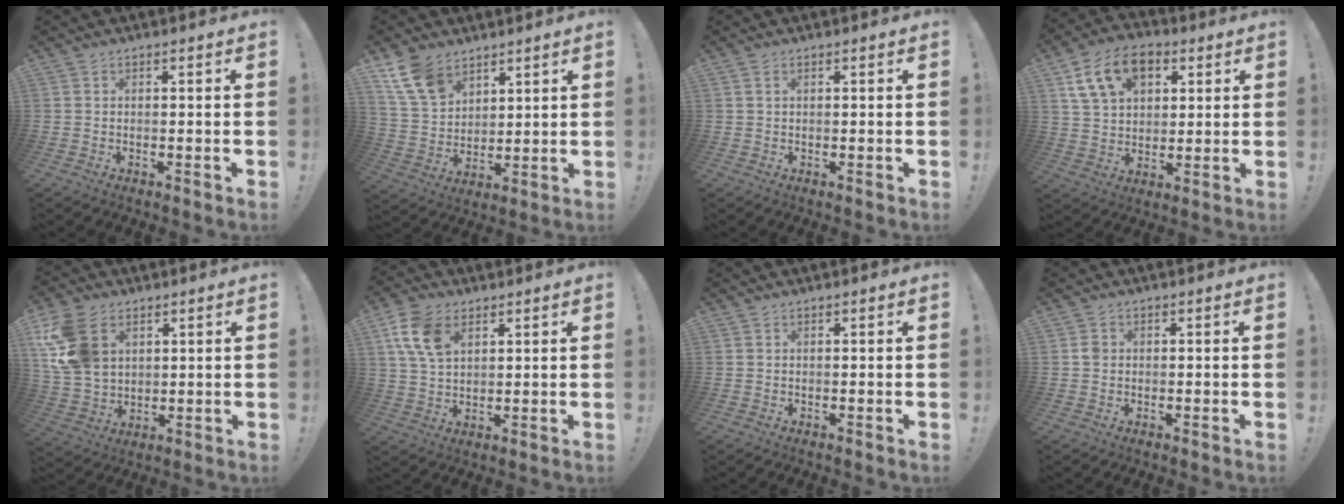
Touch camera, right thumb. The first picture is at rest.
{"total": 12.7, "force": [8.3, 7.7, 5.5], "torque": [-0.107, -0.040, 0.167]}
{"total": 0.9, "force": [0.6, 0.3, 0.7], "torque": [-0.008, -0.003, 0.009]}
{"total": 15.5, "force": [7.0, 10.6, 8.9], "torque": [-0.141, -0.019, 0.135]}
{"total": 16.2, "force": [6.2, 11.4, 9.6], "torque": [-0.189, -0.019, 0.125]}
{"total": 11.0, "force": [5.1, 6.9, 6.9], "torque": [-0.140, -0.008, 0.099]}
{"total": 0.0}
{"total": 1.6, "force": [0.1, 1.5, 0.5], "torque": [-0.008, 0.005, 0.002]}